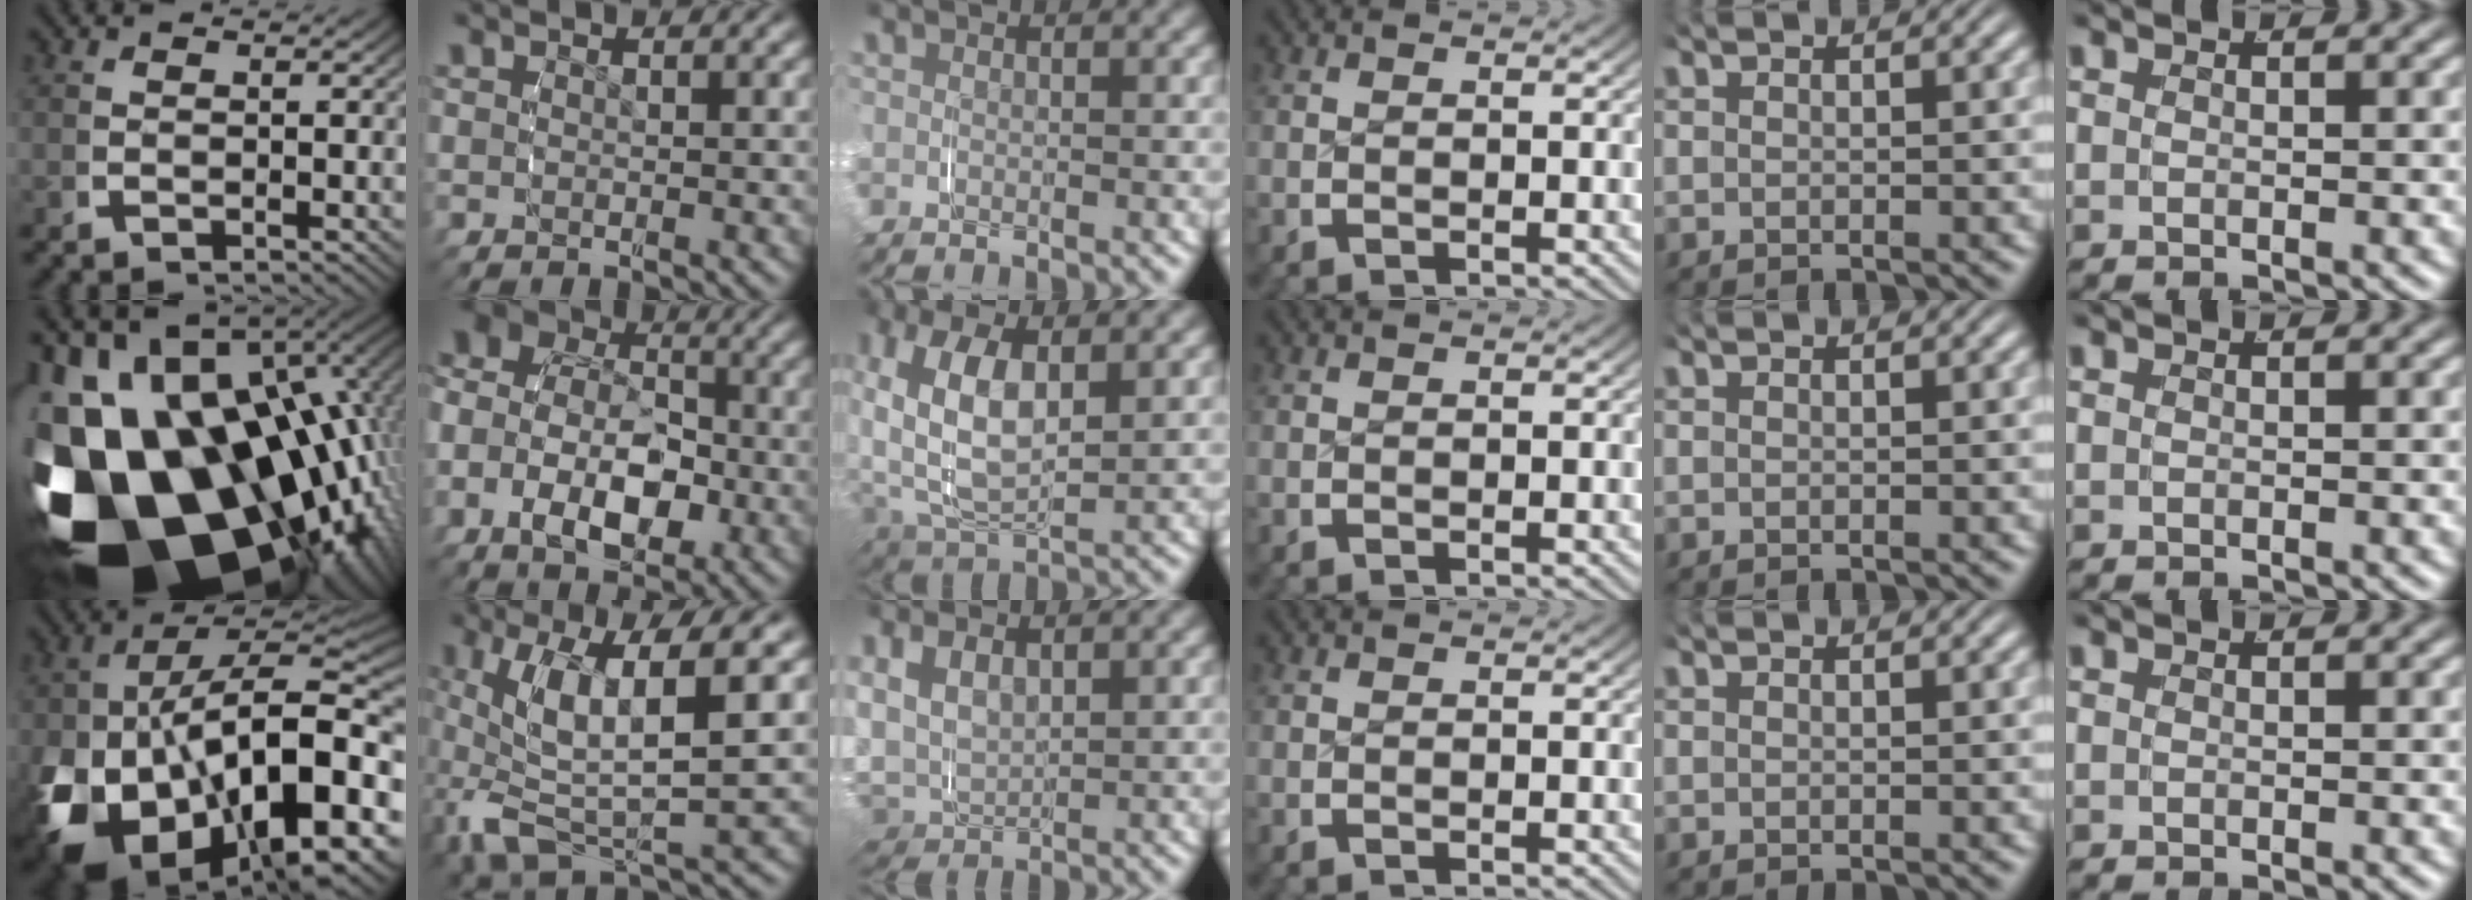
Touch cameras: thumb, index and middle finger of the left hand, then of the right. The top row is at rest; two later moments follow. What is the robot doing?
{"motion": "grasp_and_lifting", "object": "shoes"}